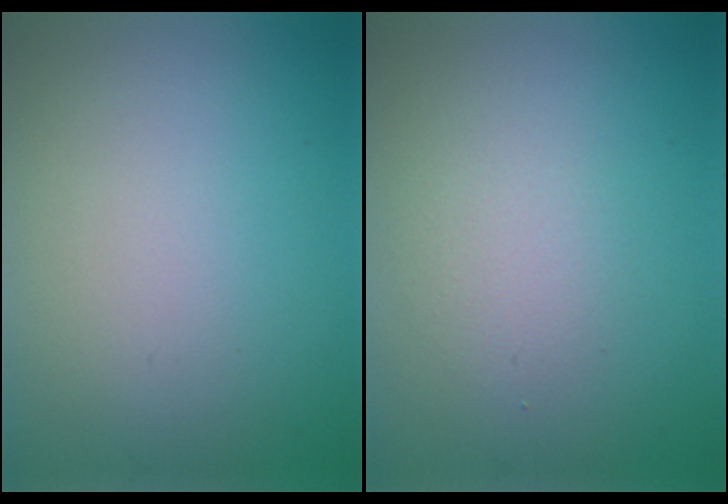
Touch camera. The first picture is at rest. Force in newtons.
{"total": 1.9, "press": 1.9, "slide": 0.0}